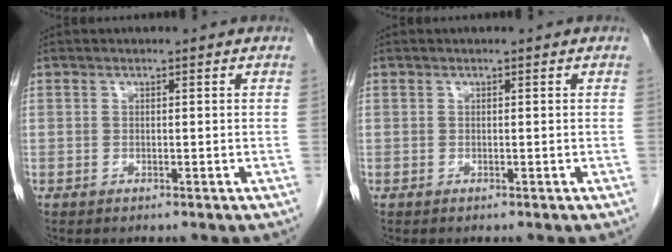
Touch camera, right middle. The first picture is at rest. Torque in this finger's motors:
{"motor_torque": [-0.01, -0.01, 0.00, 0.00]}